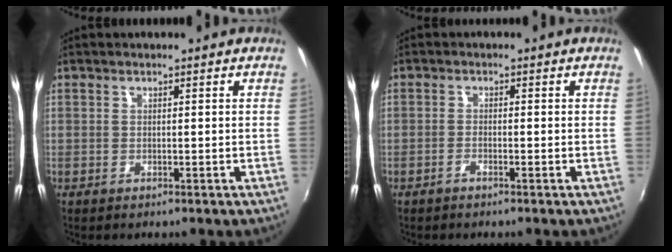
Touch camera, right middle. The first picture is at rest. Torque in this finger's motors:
{"motor_torque": [-0.18, 0.02, 0.02, -0.01]}